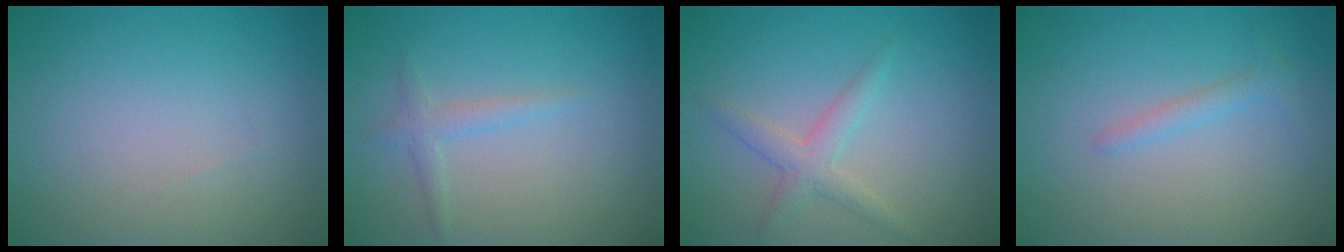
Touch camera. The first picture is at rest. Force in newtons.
{"total": 1.5, "press": 1.5, "slide": 0.1}
{"total": 2.2, "press": 2.2, "slide": 0.1}
{"total": 1.3, "press": 1.3, "slide": 0.1}